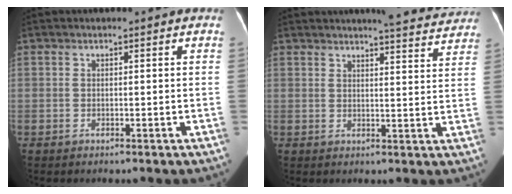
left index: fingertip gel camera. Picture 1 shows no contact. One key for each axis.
{"total": 10.9, "fx": 10.3, "fy": 1.3, "fz": 3.3, "tx": -0.029, "ty": -0.015, "tz": 0.104}